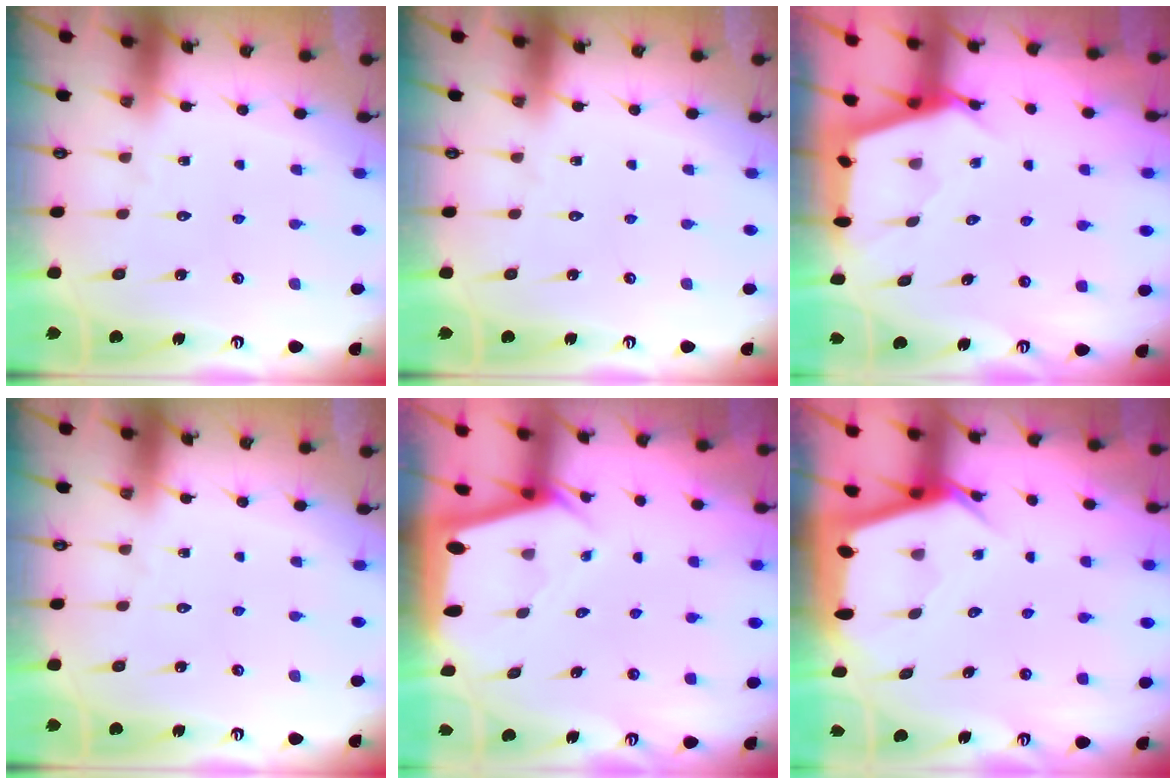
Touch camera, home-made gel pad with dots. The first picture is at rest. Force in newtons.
{"total": 0.0}
{"total": 2.8, "press": 2.8, "slide": 0.3}
{"total": 0.0}
{"total": 2.5, "press": 2.5, "slide": 0.2}
{"total": 4.9, "press": 4.9, "slide": 0.4}